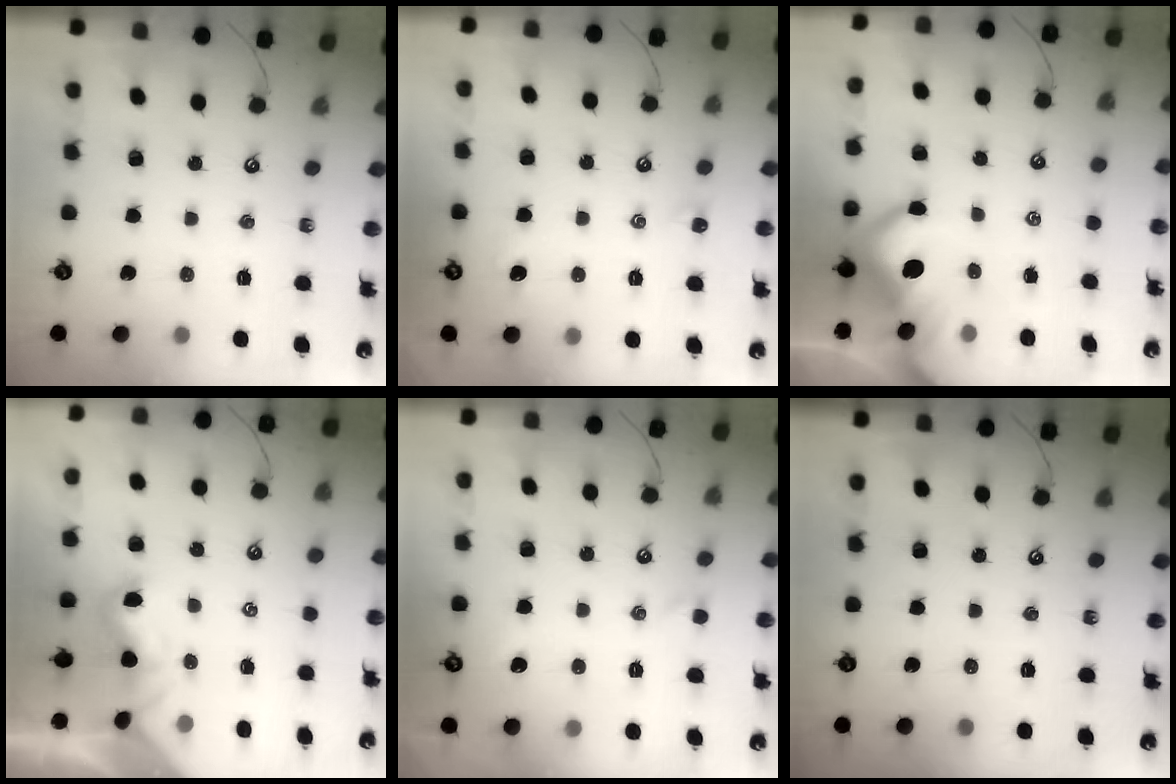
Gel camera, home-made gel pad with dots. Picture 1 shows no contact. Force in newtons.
{"total": 1.0, "press": 0.9, "slide": 0.5}
{"total": 8.5, "press": 8.4, "slide": 1.4}
{"total": 1.0, "press": 0.8, "slide": 0.6}
{"total": 1.1, "press": 1.0, "slide": 0.5}
{"total": 0.0}